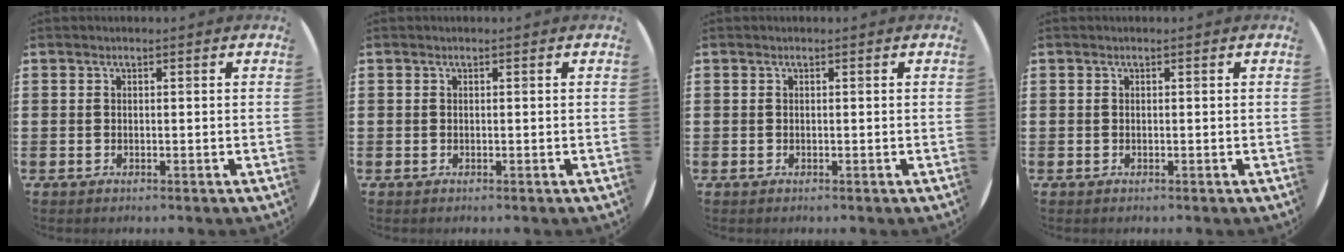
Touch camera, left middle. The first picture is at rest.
{"total": 0.0}
{"total": 0.0}
{"total": 0.0}